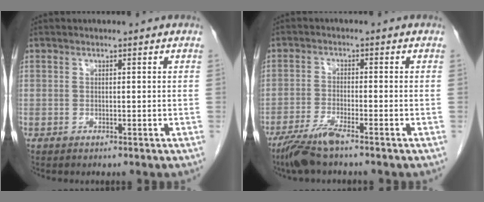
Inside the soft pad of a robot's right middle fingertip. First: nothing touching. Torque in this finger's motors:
{"motor_torque": [-0.13, -0.30, 0.07, 0.03]}